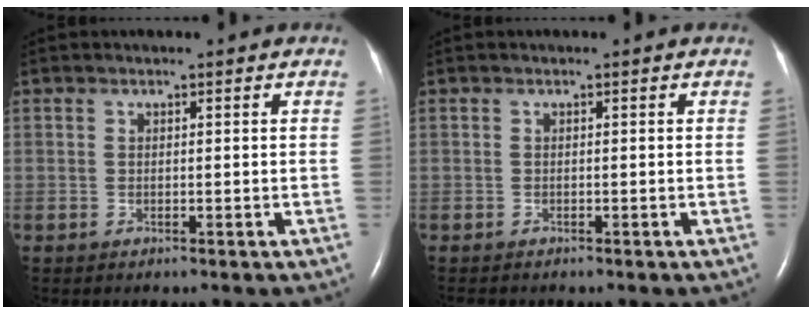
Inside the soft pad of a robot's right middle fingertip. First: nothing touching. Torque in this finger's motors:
{"motor_torque": [0.22, -0.31, -0.02, -0.01]}